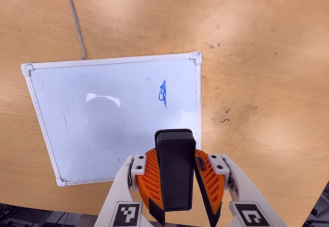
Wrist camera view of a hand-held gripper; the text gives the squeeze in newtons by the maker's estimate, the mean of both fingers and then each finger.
{"total": 8.7, "left": 9.0, "right": 8.4}